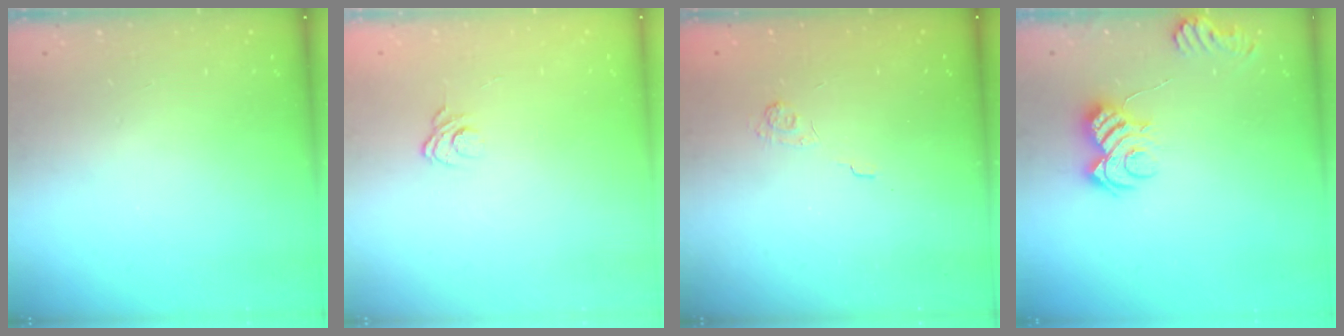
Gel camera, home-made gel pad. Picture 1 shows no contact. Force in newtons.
{"total": 2.8, "press": 2.5, "slide": 1.4}
{"total": 2.0, "press": 1.4, "slide": 1.4}
{"total": 8.5, "press": 8.4, "slide": 0.9}